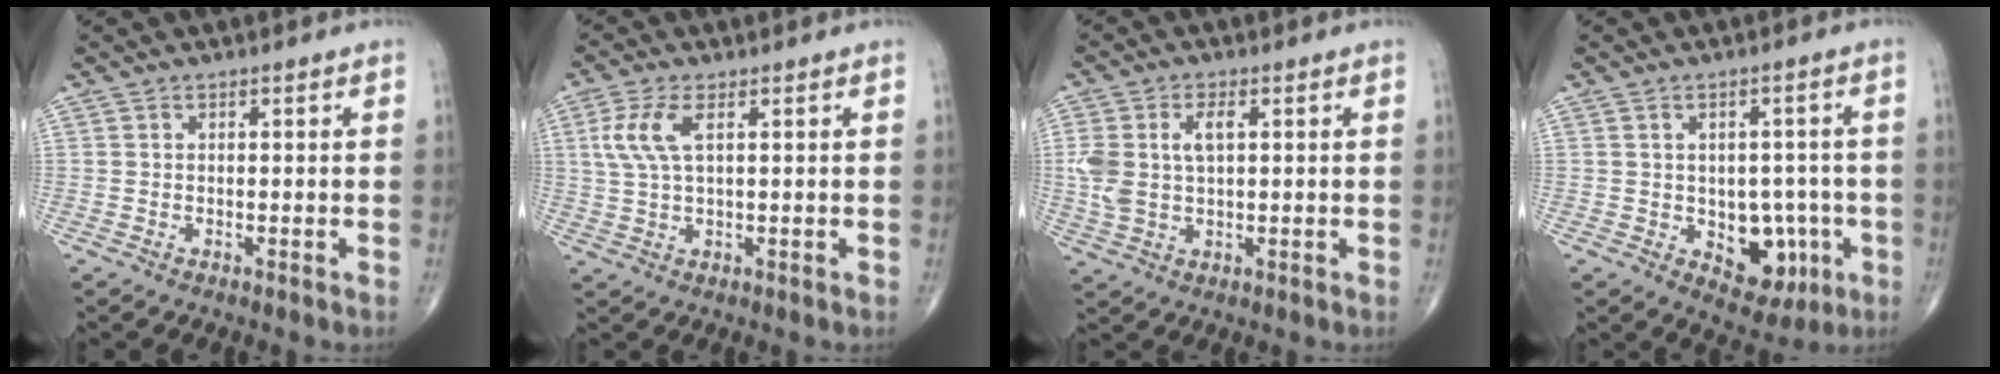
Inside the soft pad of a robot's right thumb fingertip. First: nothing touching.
{"total": 7.2, "force": [1.8, 2.9, 6.4], "torque": [-0.161, 0.009, 0.038]}
{"total": 7.5, "force": [1.3, 4.1, 6.2], "torque": [-0.146, 0.010, 0.030]}
{"total": 9.6, "force": [-2.5, 6.6, 6.5], "torque": [-0.038, 0.012, -0.020]}